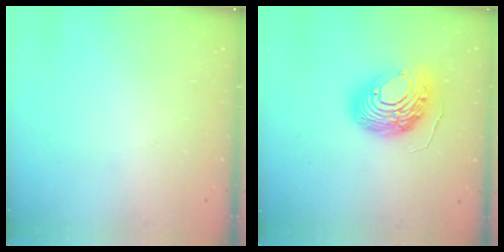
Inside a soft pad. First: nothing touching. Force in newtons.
{"total": 17.3, "press": 17.2, "slide": 1.6}